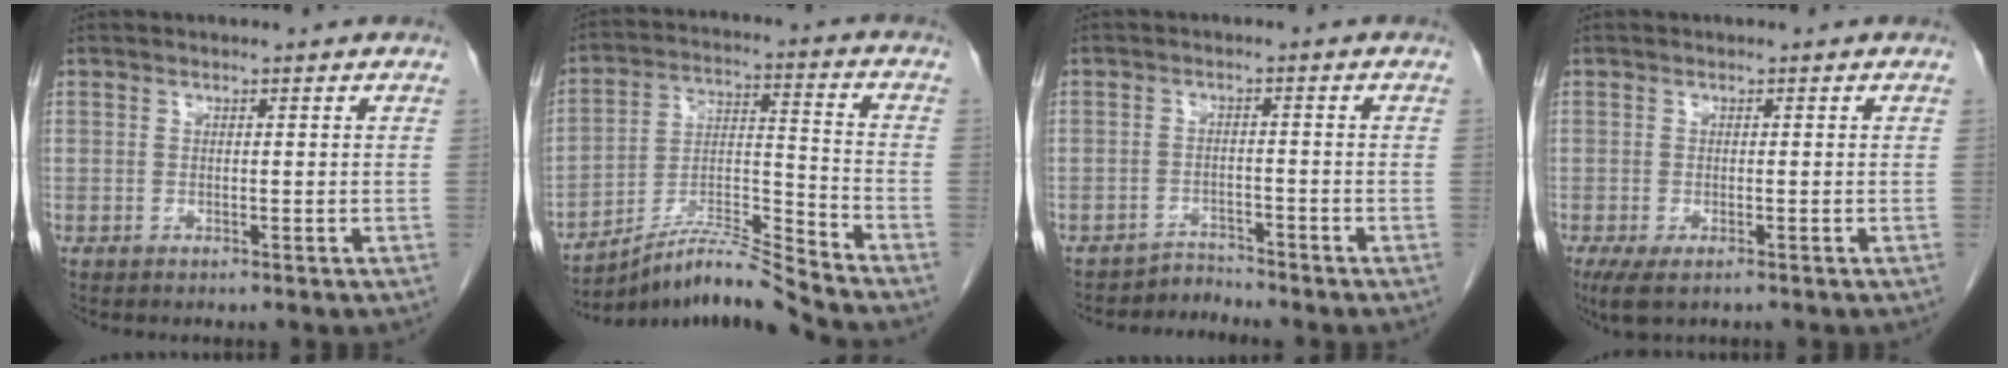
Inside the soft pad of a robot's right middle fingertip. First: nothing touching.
{"total": 11.2, "force": [-10.5, -2.4, 2.9], "torque": [-0.053, 0.017, -0.191]}
{"total": 2.6, "force": [-2.2, -0.2, -1.3], "torque": [0.033, -0.004, -0.037]}
{"total": 3.9, "force": [-2.5, 1.4, 2.7], "torque": [-0.051, -0.011, -0.040]}